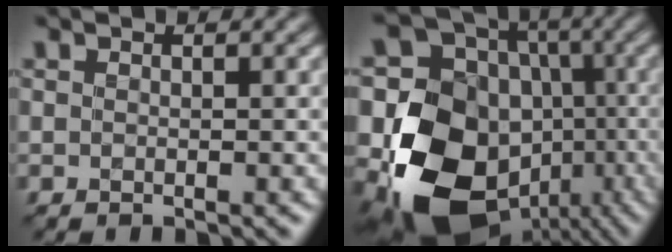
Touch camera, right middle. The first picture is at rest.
{"total": 17.1, "force": [-4.5, 14.4, 8.0], "torque": [-0.163, -0.028, -0.074]}